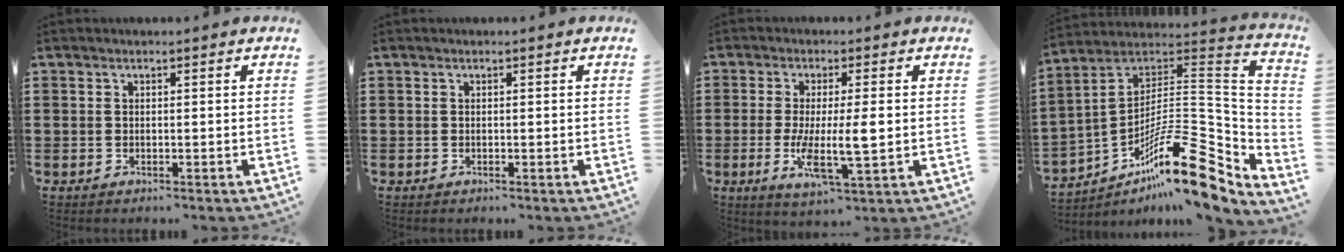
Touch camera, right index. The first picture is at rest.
{"total": 0.0}
{"total": 7.6, "force": [-0.9, 1.5, 7.4], "torque": [-0.141, -0.019, -0.020]}
{"total": 17.7, "force": [-10.3, 4.8, 13.6], "torque": [-0.220, 0.014, -0.181]}